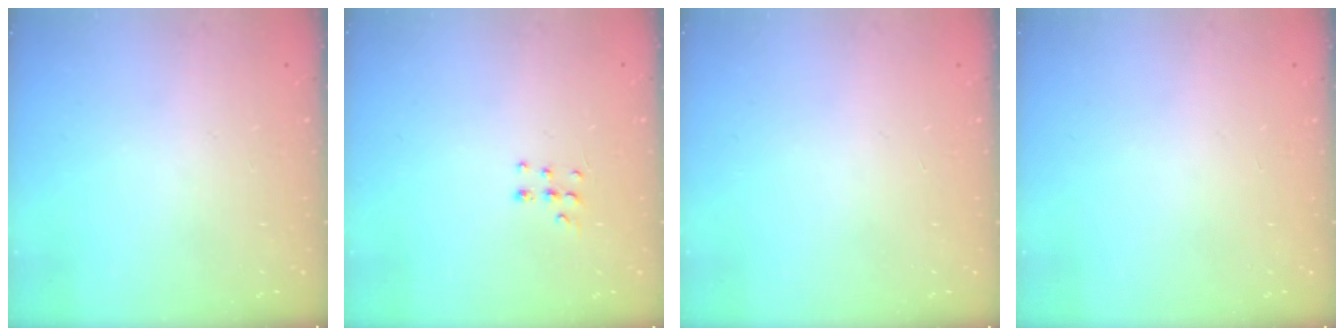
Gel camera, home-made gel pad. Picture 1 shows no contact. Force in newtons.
{"total": 5.9, "press": 5.8, "slide": 0.7}
{"total": 0.0}
{"total": 0.0}